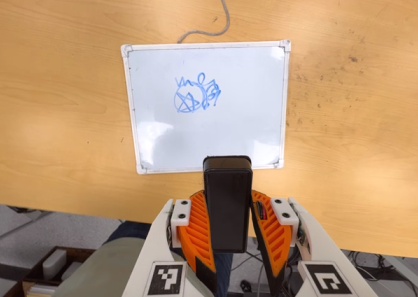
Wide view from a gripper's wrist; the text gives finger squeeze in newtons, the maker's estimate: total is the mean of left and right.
{"total": 9.1, "left": 8.0, "right": 10.1}